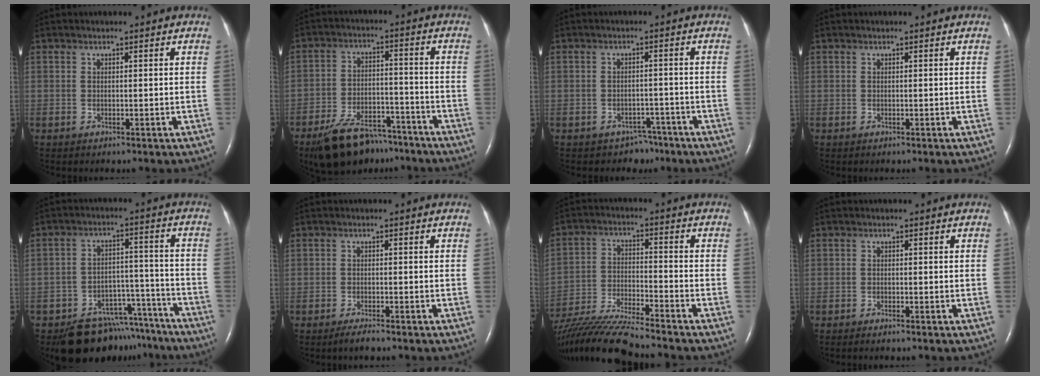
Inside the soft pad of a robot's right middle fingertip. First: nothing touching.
{"total": 12.6, "force": [-10.0, 5.1, 5.8], "torque": [-0.100, 0.005, -0.162]}
{"total": 3.5, "force": [-2.7, 2.3, -0.2], "torque": [0.004, 0.014, -0.033]}
{"total": 0.0}
{"total": 14.0, "force": [-11.8, 6.6, 3.5], "torque": [-0.032, 0.038, -0.165]}
{"total": 2.1, "force": [-1.8, 0.1, 1.2], "torque": [-0.032, -0.006, -0.032]}
{"total": 15.3, "force": [-13.9, -0.4, 6.5], "torque": [-0.128, -0.021, -0.249]}
{"total": 1.6, "force": [-1.4, 0.0, 0.9], "torque": [-0.017, -0.002, -0.019]}